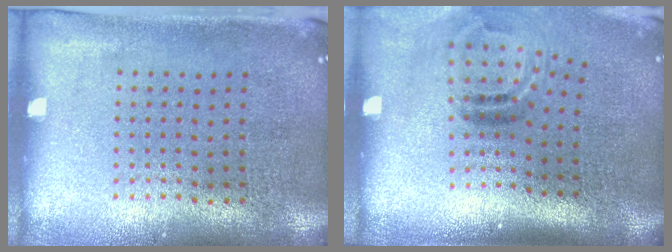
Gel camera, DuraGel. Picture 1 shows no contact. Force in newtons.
{"total": 2.0, "press": 1.2, "slide": 1.6}